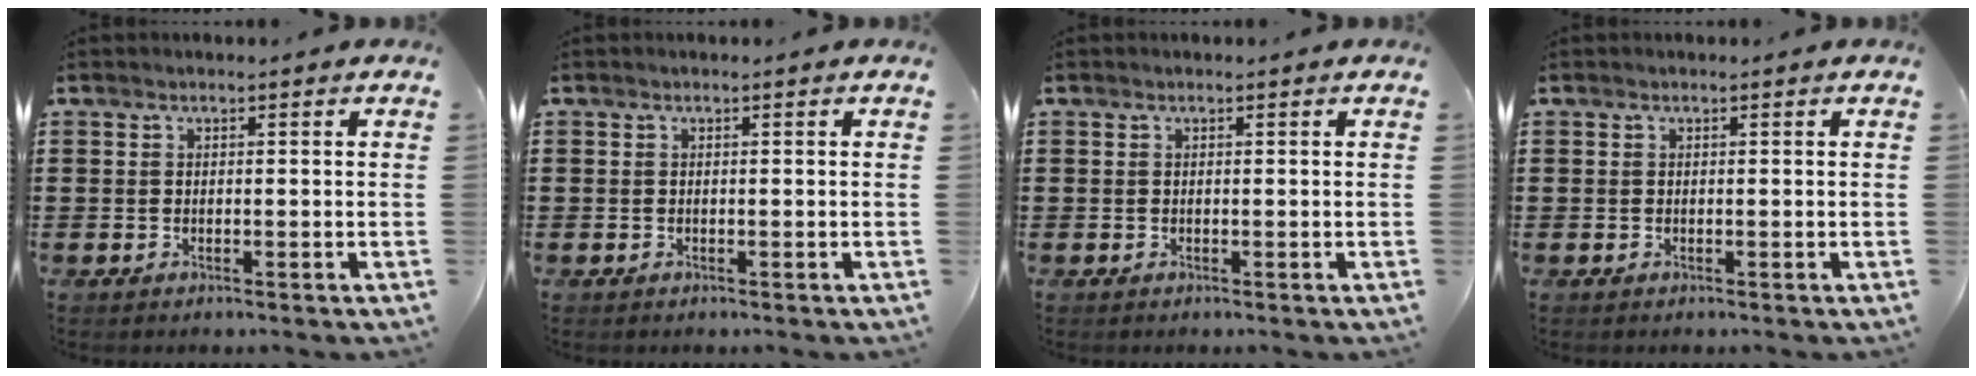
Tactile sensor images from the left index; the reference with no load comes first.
{"total": 0.0}
{"total": 0.0}
{"total": 0.0}